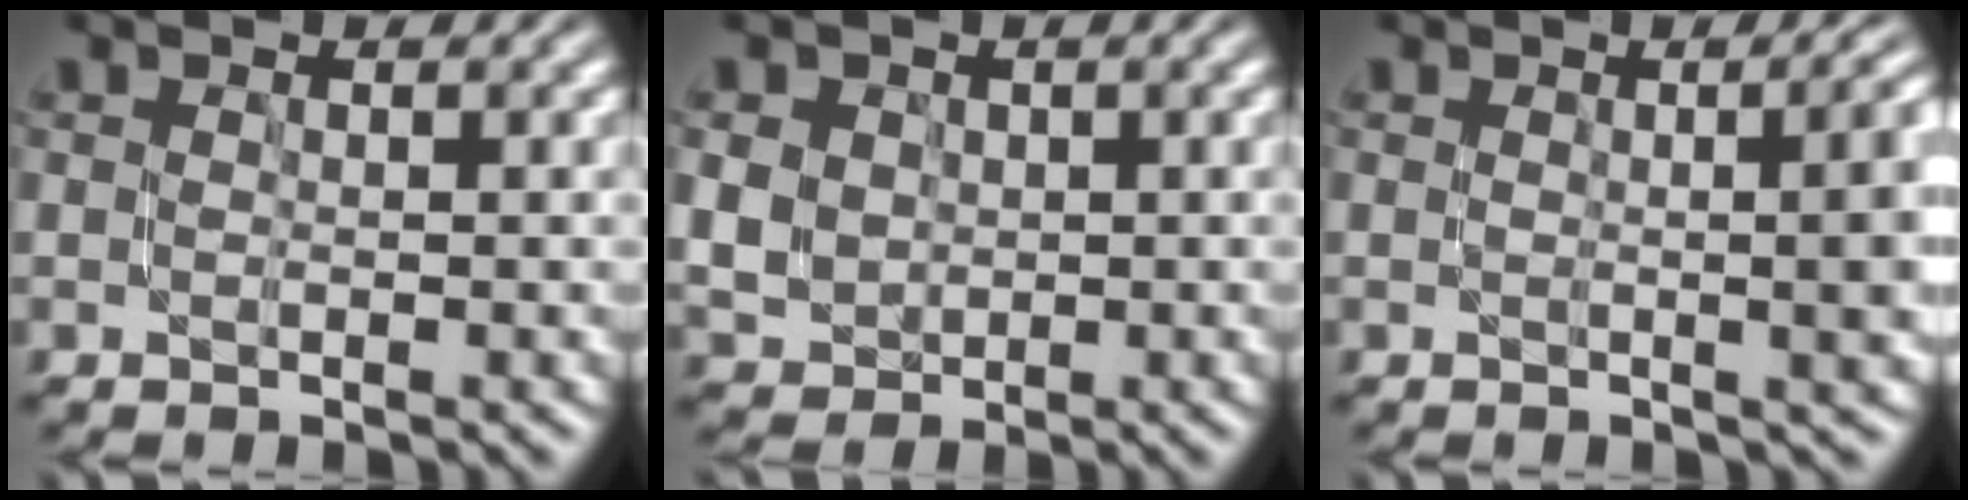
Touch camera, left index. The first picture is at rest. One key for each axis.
{"total": 3.2, "fx": 0.6, "fy": 2.8, "fz": 1.4, "tx": -0.044, "ty": 0.000, "tz": 0.016}
{"total": 8.8, "fx": 0.9, "fy": 4.0, "fz": 7.7, "tx": -0.037, "ty": 0.019, "tz": 0.010}